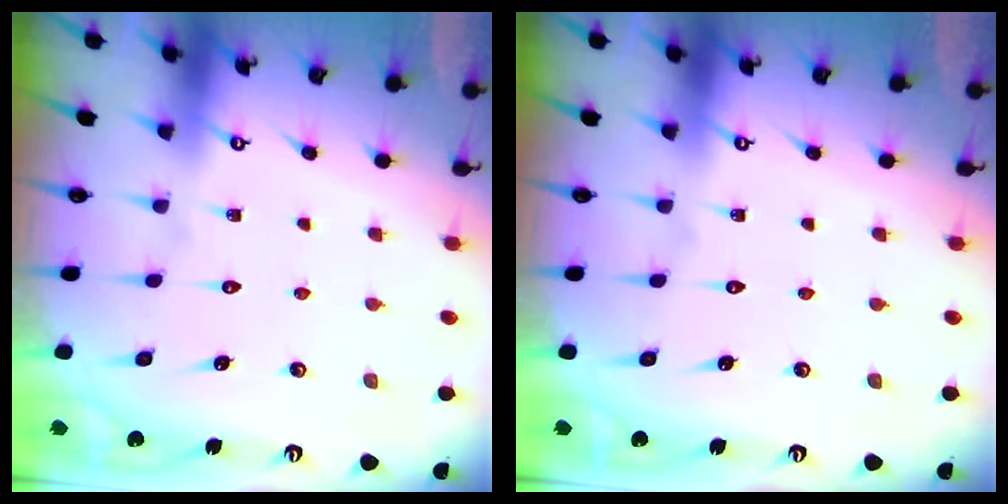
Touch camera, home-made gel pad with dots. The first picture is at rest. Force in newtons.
{"total": 0.0}